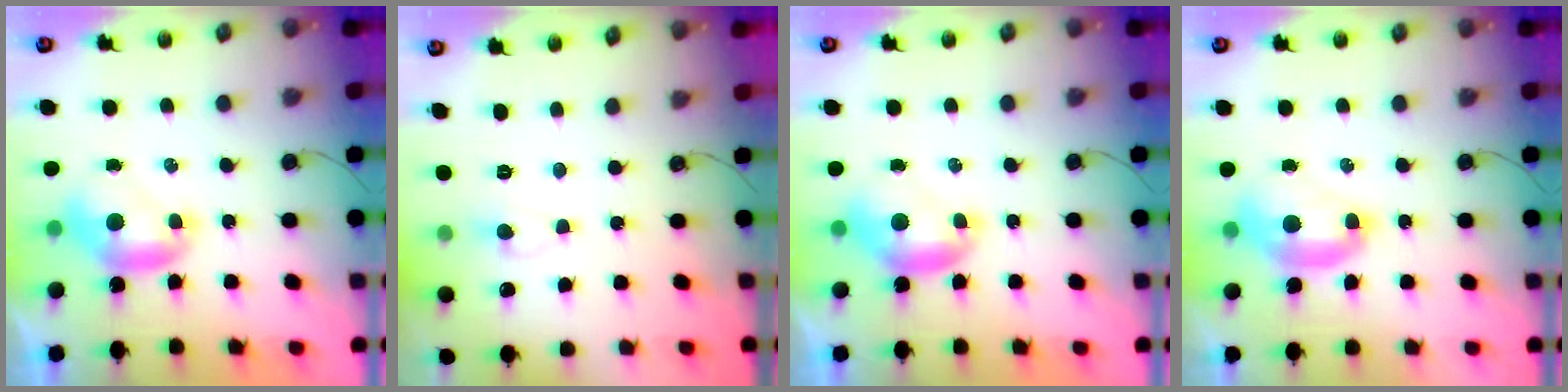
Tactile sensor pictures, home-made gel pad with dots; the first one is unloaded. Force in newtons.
{"total": 1.0, "press": 0.7, "slide": 0.7}
{"total": 0.0}
{"total": 2.5, "press": 2.5, "slide": 0.6}